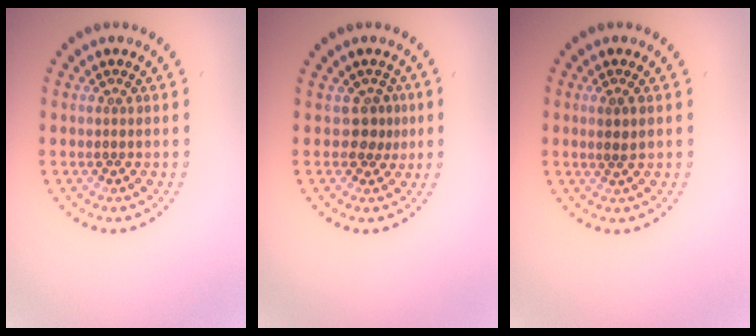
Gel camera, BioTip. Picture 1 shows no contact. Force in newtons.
{"total": 1.9, "press": 1.3, "slide": 1.3}
{"total": 1.0, "press": 0.8, "slide": 0.7}